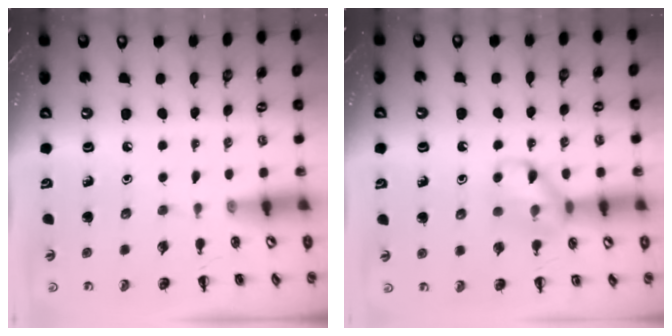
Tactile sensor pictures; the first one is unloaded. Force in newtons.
{"total": 11.2, "press": 11.1, "slide": 1.2}